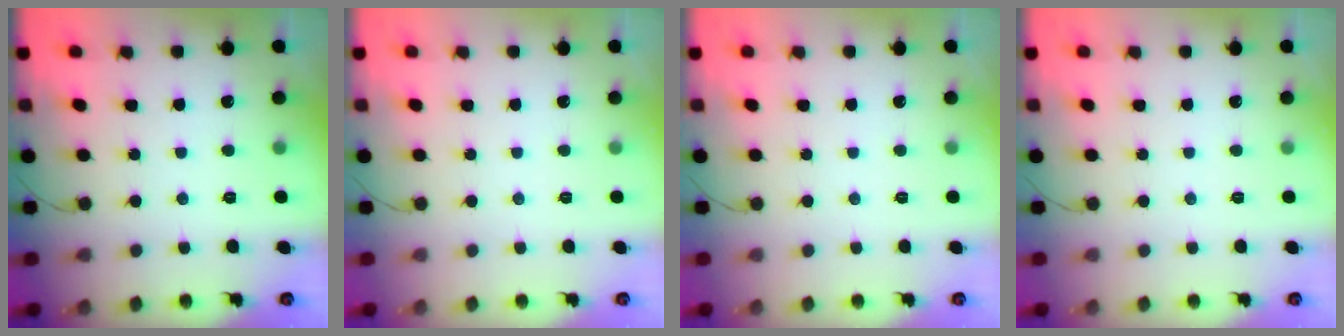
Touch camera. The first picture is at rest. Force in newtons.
{"total": 0.0}
{"total": 0.0}
{"total": 0.0}